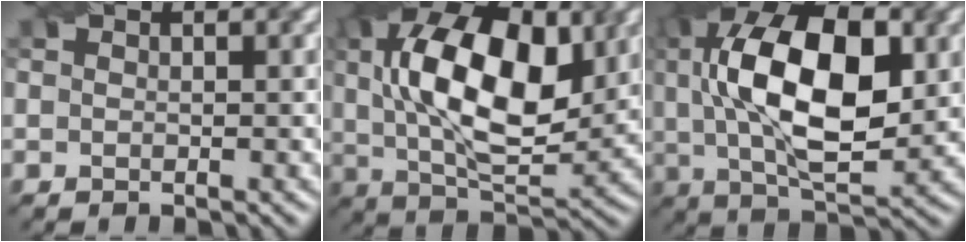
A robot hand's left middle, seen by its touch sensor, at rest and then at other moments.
{"total": 13.6, "force": [2.7, 7.0, 11.3], "torque": [-0.197, 0.014, 0.044]}
{"total": 13.8, "force": [1.9, 6.7, 11.9], "torque": [-0.208, 0.013, 0.031]}